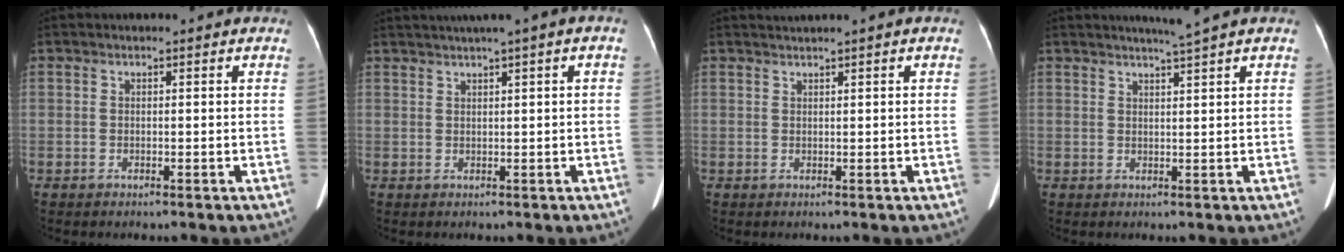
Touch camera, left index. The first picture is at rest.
{"total": 4.4, "force": [2.7, -0.6, 3.4], "torque": [-0.059, 0.022, 0.046]}
{"total": 1.0, "force": [0.8, -0.3, 0.6], "torque": [-0.011, 0.009, 0.021]}
{"total": 3.0, "force": [2.4, -1.3, 1.2], "torque": [-0.018, -0.010, 0.045]}